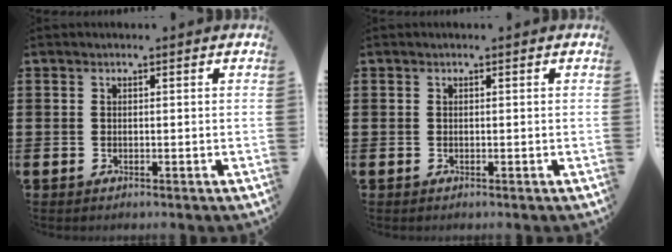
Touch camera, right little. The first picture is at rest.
{"total": 0.0}